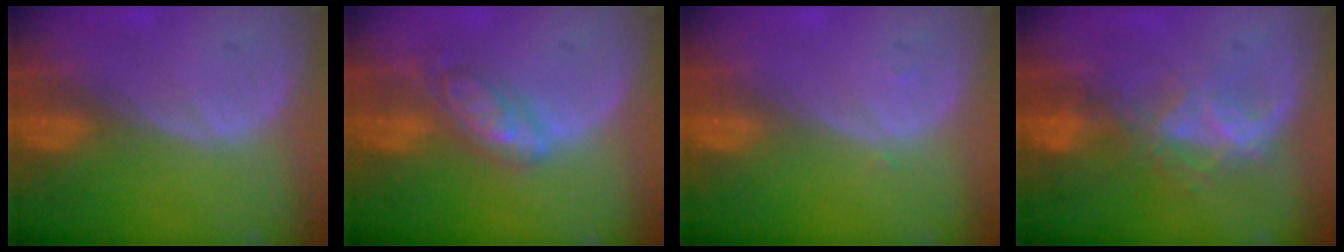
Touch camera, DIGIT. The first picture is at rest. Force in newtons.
{"total": 5.9, "press": 5.2, "slide": 2.9}
{"total": 0.5, "press": 0.4, "slide": 0.3}
{"total": 6.5, "press": 5.9, "slide": 2.8}